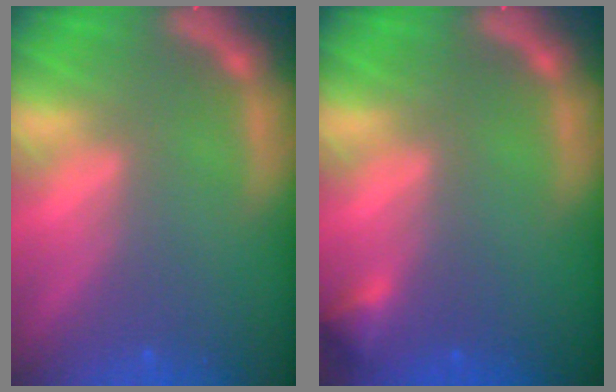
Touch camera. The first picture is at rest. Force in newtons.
{"total": 1.4}